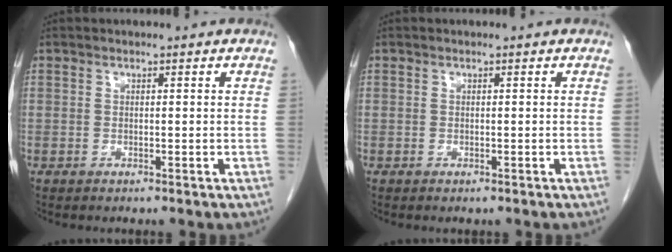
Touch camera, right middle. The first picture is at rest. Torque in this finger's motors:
{"motor_torque": [-0.02, 0.02, 0.00, 0.00]}